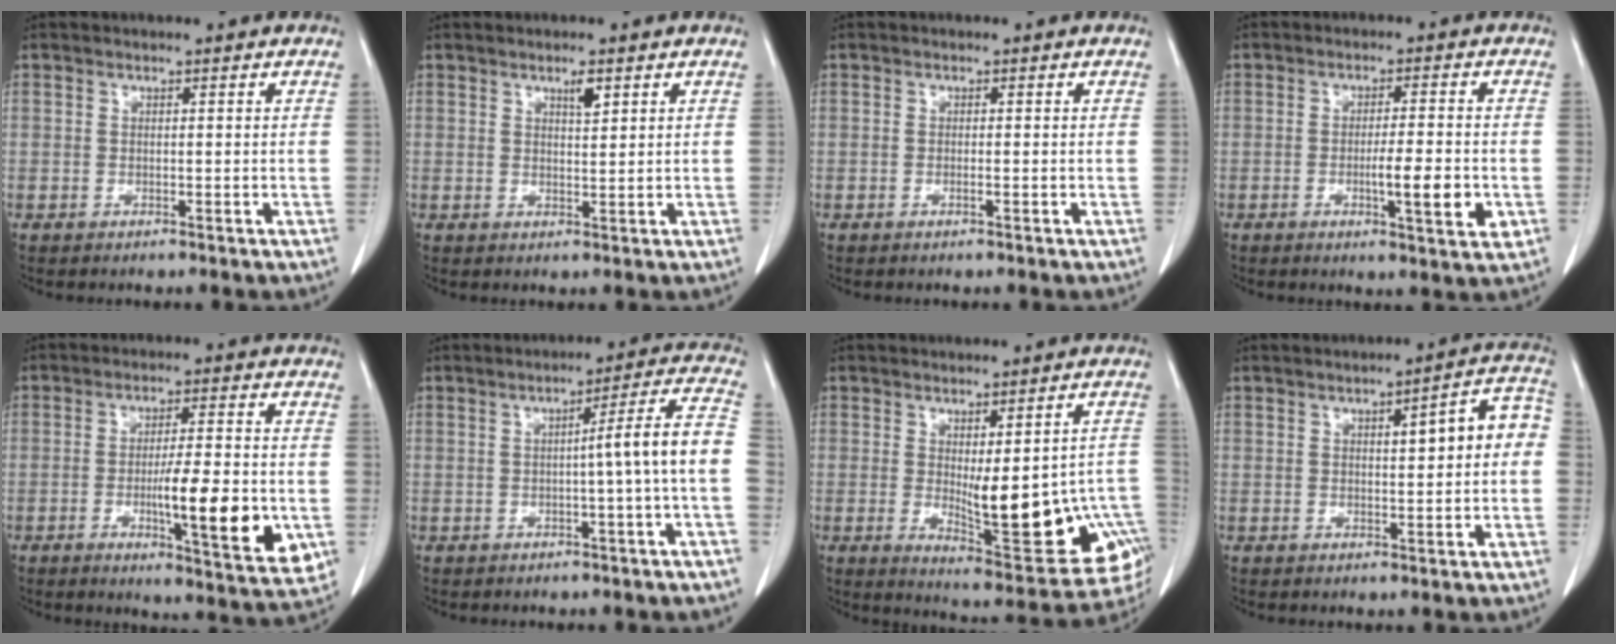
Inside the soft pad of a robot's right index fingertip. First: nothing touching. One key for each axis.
{"total": 2.1, "fx": 1.2, "fy": 0.4, "fz": 1.6, "tx": -0.029, "ty": -0.003, "tz": 0.022}
{"total": 0.5, "fx": -0.3, "fy": -0.1, "fz": 0.4, "tx": -0.009, "ty": 0.000, "tz": -0.005}
{"total": 7.1, "fx": -1.8, "fy": 0.7, "fz": 6.8, "tx": -0.103, "ty": -0.009, "tz": -0.027}
{"total": 13.5, "fx": -3.1, "fy": 1.9, "fz": 13.0, "tx": -0.184, "ty": -0.018, "tz": -0.044}
{"total": 7.9, "fx": -1.2, "fy": -1.5, "fz": 7.7, "tx": -0.101, "ty": 0.016, "tz": -0.017}
{"total": 16.7, "fx": -3.4, "fy": 5.0, "fz": 15.6, "tx": -0.140, "ty": 0.003, "tz": -0.022}
{"total": 7.0, "fx": 0.7, "fy": 1.3, "fz": 6.8, "tx": -0.089, "ty": 0.026, "tz": 0.007}